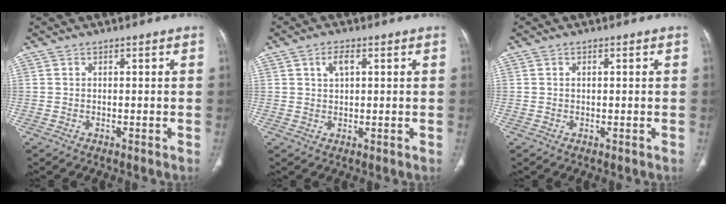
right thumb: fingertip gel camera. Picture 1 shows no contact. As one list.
[{"total": 3.0, "force": [1.2, 1.6, 2.2], "torque": [-0.038, 0.003, 0.022]}, {"total": 0.5, "force": [0.1, 0.3, 0.4], "torque": [-0.012, 0.002, 0.003]}]